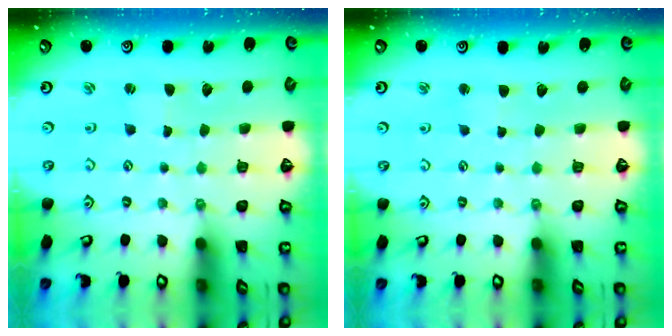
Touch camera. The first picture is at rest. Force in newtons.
{"total": 1.6, "press": 1.5, "slide": 0.3}